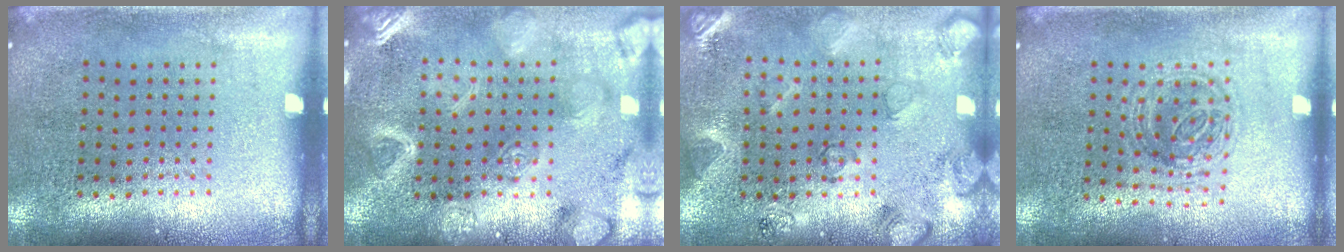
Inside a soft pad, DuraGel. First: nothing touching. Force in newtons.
{"total": 3.1, "press": 3.1, "slide": 0.3}
{"total": 2.1, "press": 2.0, "slide": 0.8}
{"total": 1.1, "press": 1.1, "slide": 0.3}